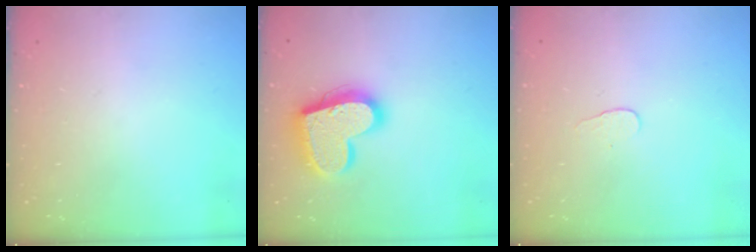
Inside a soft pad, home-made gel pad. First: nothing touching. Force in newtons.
{"total": 19.0, "press": 18.9, "slide": 1.6}
{"total": 3.1, "press": 3.1, "slide": 0.3}